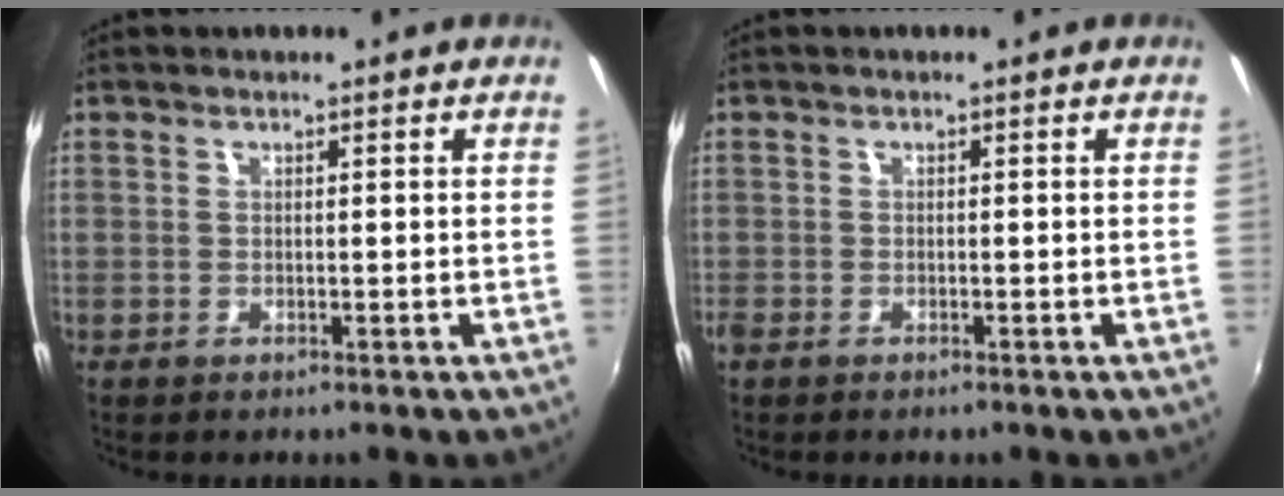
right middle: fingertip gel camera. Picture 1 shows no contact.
{"total": 1.5, "force": [-1.2, 0.8, 0.6], "torque": [-0.016, -0.007, -0.023]}